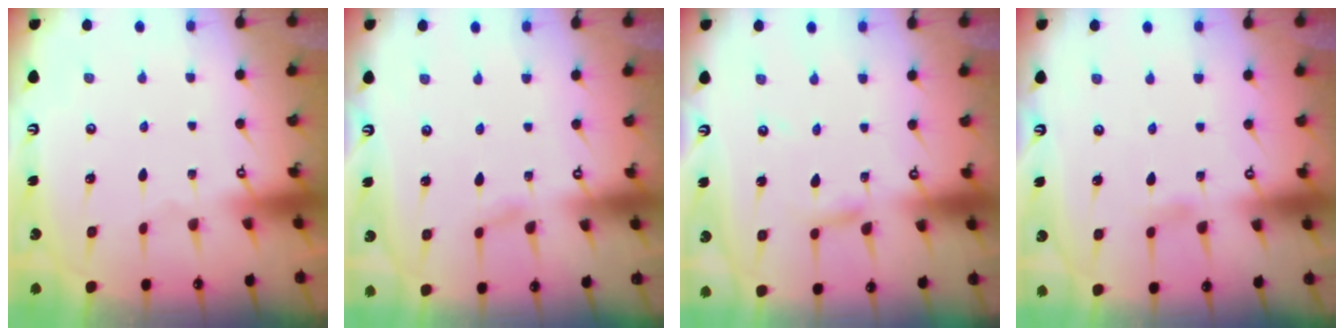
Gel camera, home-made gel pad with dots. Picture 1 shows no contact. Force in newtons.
{"total": 2.1, "press": 2.1, "slide": 0.3}
{"total": 3.7, "press": 3.7, "slide": 0.3}
{"total": 3.3, "press": 3.3, "slide": 0.3}